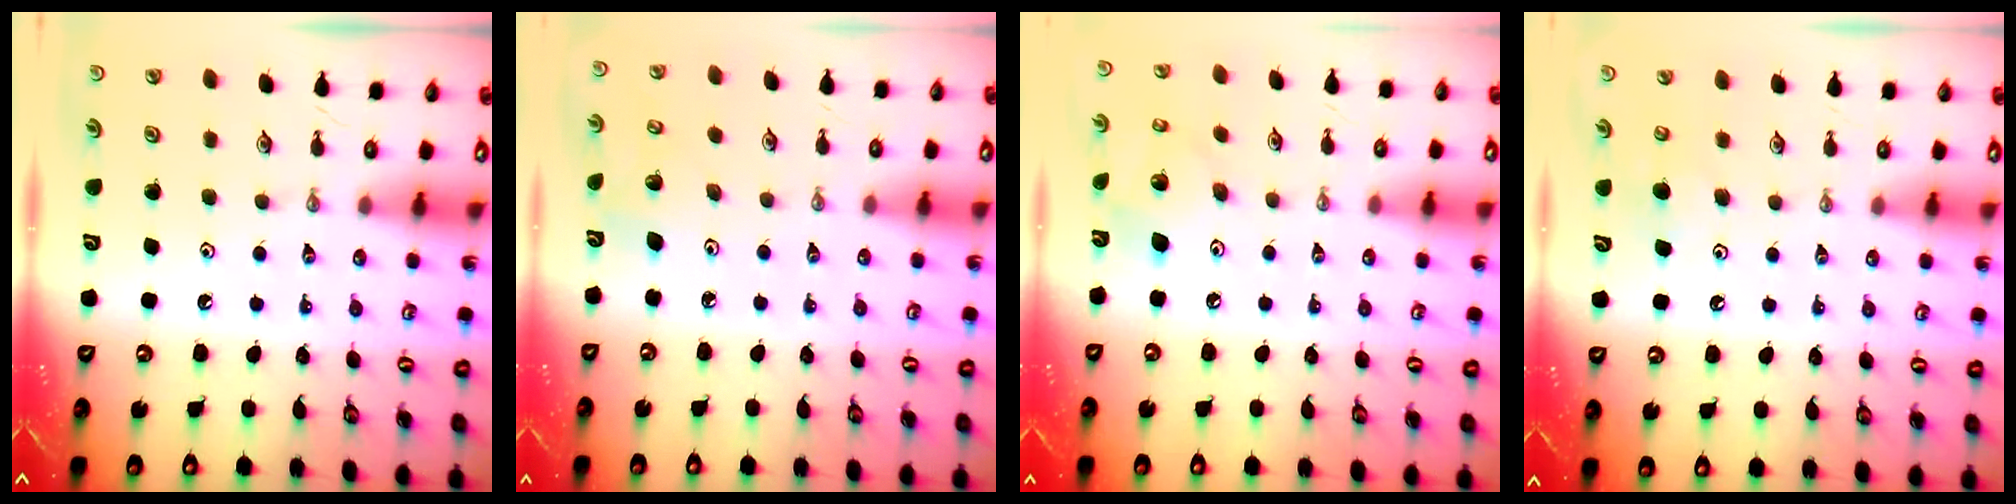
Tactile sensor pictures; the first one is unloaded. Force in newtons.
{"total": 5.0, "press": 4.5, "slide": 2.2}
{"total": 11.3, "press": 11.2, "slide": 1.0}
{"total": 5.3, "press": 5.1, "slide": 1.2}